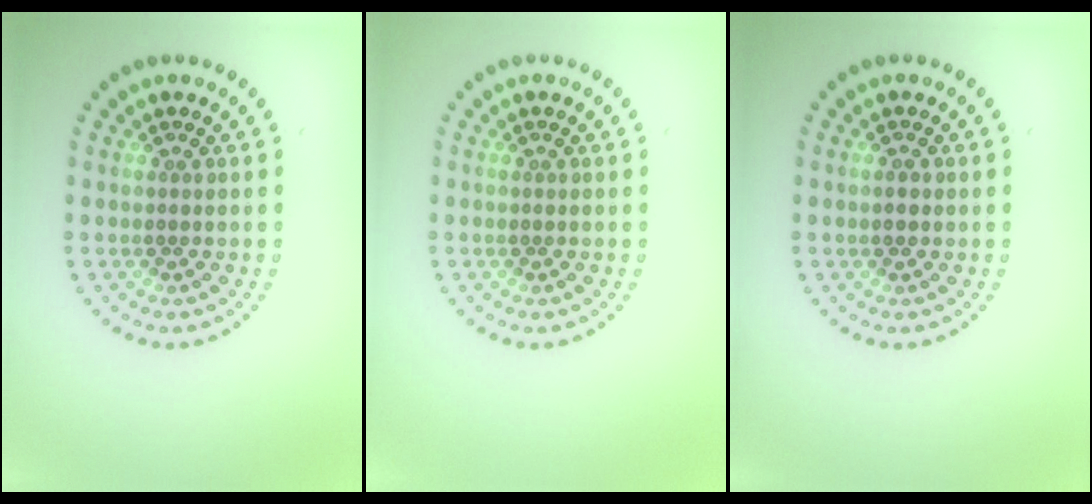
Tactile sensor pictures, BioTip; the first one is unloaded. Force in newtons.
{"total": 0.0}
{"total": 1.2, "press": 1.2, "slide": 0.2}